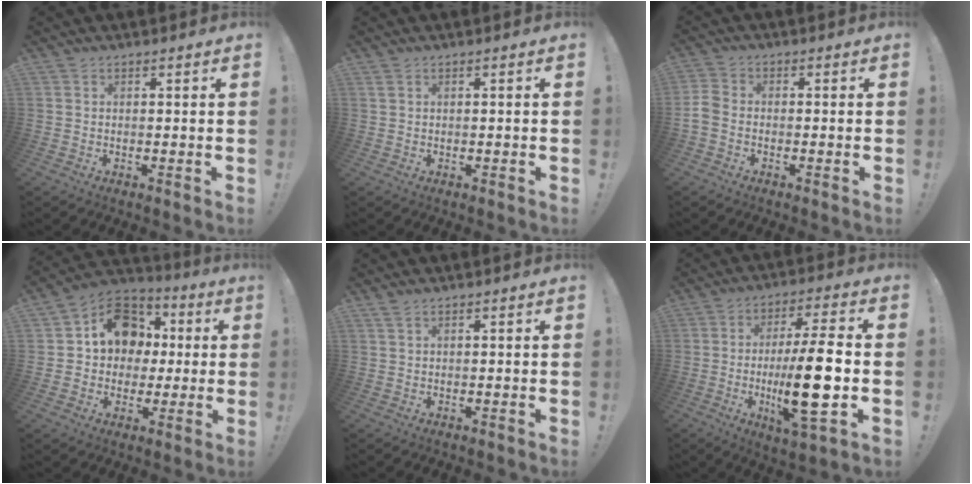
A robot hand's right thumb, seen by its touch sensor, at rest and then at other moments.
{"total": 0.7, "force": [-0.1, 0.1, 0.7], "torque": [-0.017, 0.003, -0.001]}
{"total": 4.3, "force": [-1.6, 2.8, 2.9], "torque": [-0.069, 0.007, -0.028]}
{"total": 14.7, "force": [2.9, 12.7, 6.8], "torque": [-0.086, 0.002, 0.063]}
{"total": 1.4, "force": [0.9, 0.1, 1.0], "torque": [-0.022, 0.001, 0.016]}
{"total": 18.4, "force": [-2.3, 4.1, 17.8], "torque": [-0.305, -0.001, -0.036]}